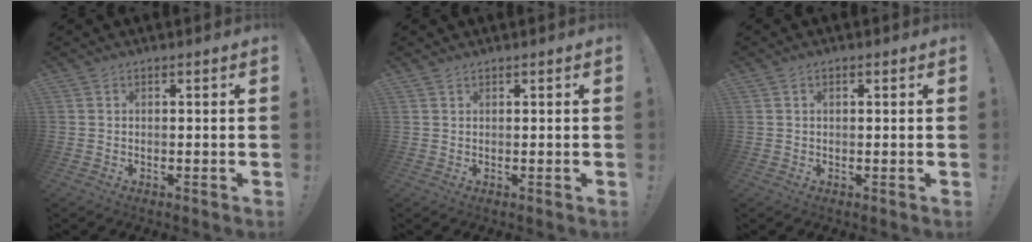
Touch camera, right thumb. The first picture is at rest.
{"total": 0.8, "force": [0.7, 0.2, 0.2], "torque": [0.001, -0.003, 0.014]}
{"total": 0.7, "force": [0.3, 0.4, 0.5], "torque": [-0.003, -0.001, 0.003]}